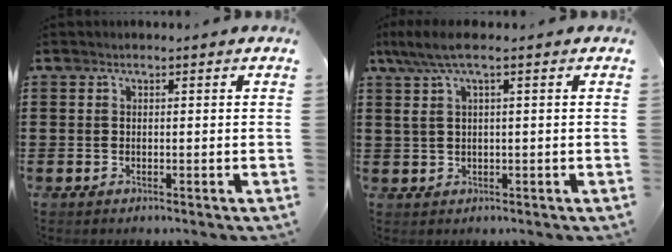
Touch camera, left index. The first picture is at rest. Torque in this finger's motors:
{"motor_torque": [1.08, -1.06, 0.41, 0.17]}